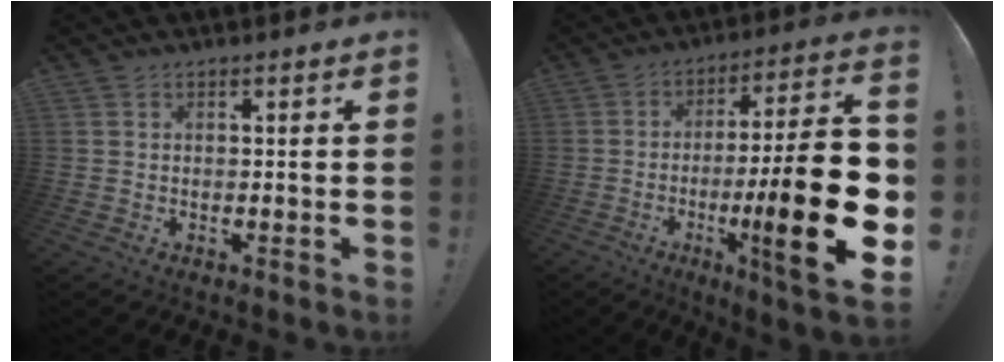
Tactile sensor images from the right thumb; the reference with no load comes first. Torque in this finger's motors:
{"motor_torque": [0.50, 1.07, 2.34, -0.43, 0.51]}